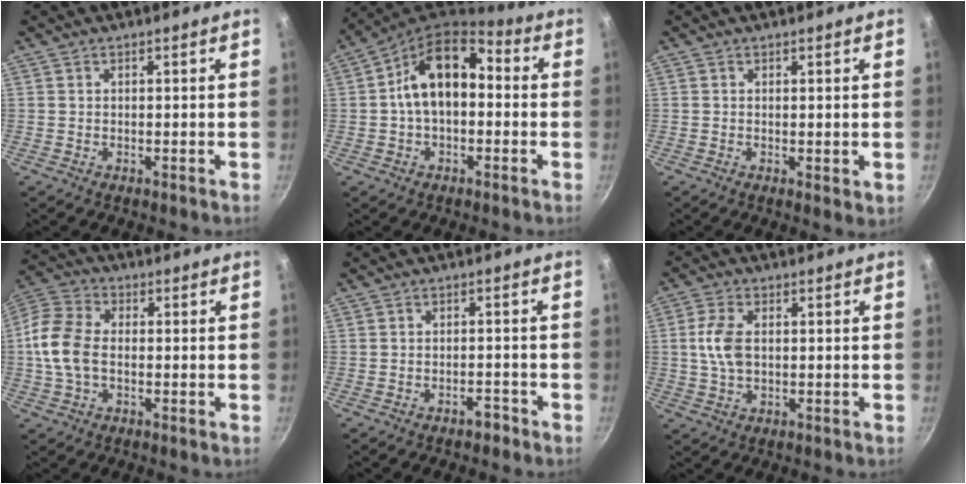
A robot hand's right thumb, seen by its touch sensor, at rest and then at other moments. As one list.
[{"total": 14.4, "force": [0.6, 9.1, 11.1], "torque": [-0.158, 0.043, -0.008]}, {"total": 1.4, "force": [0.2, 0.4, 1.3], "torque": [-0.019, -0.007, 0.000]}, {"total": 10.6, "force": [-0.7, 6.9, 8.0], "torque": [-0.159, 0.024, -0.027]}, {"total": 2.3, "force": [-1.8, 1.0, 1.1], "torque": [-0.005, 0.025, -0.018]}, {"total": 6.6, "force": [0.4, 4.0, 5.2], "torque": [-0.103, 0.008, 0.005]}]